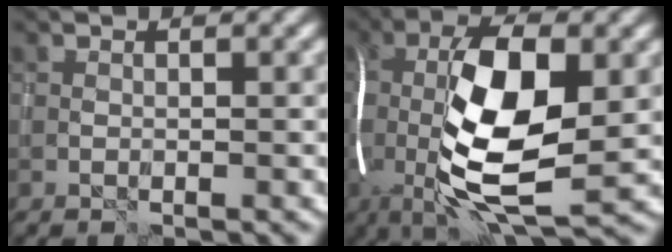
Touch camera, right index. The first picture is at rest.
{"total": 13.9, "force": [-0.9, 5.6, 12.7], "torque": [-0.236, 0.004, -0.024]}